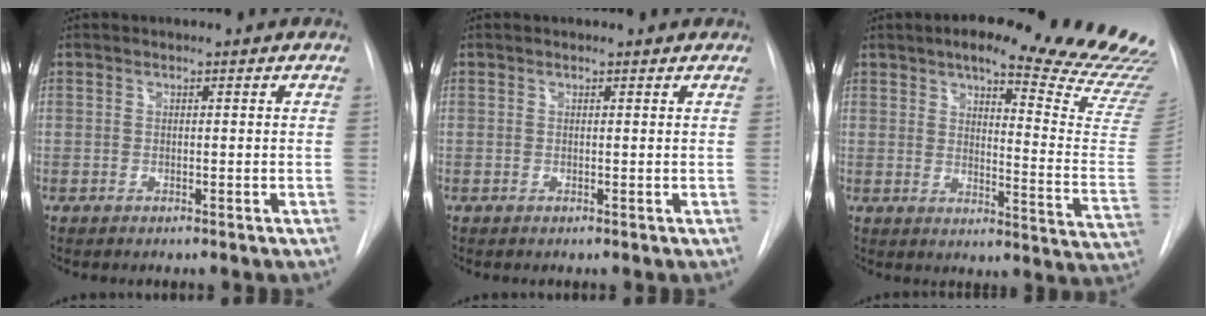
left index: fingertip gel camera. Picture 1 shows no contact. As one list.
[{"total": 1.1, "force": [1.1, 0.3, 0.1], "torque": [-0.011, 0.008, 0.010]}, {"total": 23.5, "force": [20.3, 1.9, 11.7], "torque": [-0.142, -0.101, 0.230]}]